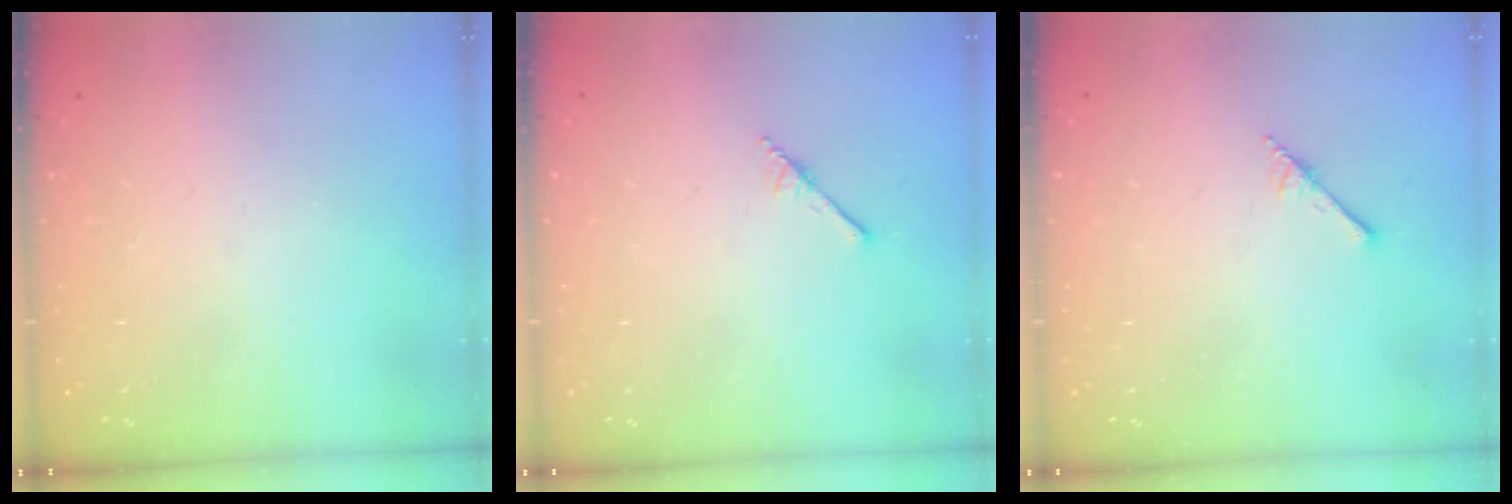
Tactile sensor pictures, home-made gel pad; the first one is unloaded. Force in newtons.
{"total": 1.6, "press": 1.6, "slide": 0.2}
{"total": 1.9, "press": 1.9, "slide": 0.2}